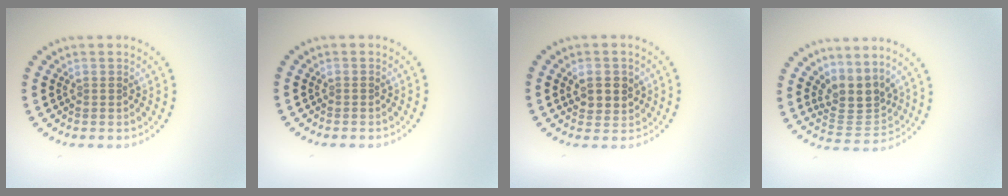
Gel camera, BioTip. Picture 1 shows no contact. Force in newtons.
{"total": 0.0}
{"total": 2.8, "press": 2.7, "slide": 0.7}
{"total": 3.5, "press": 2.6, "slide": 2.3}